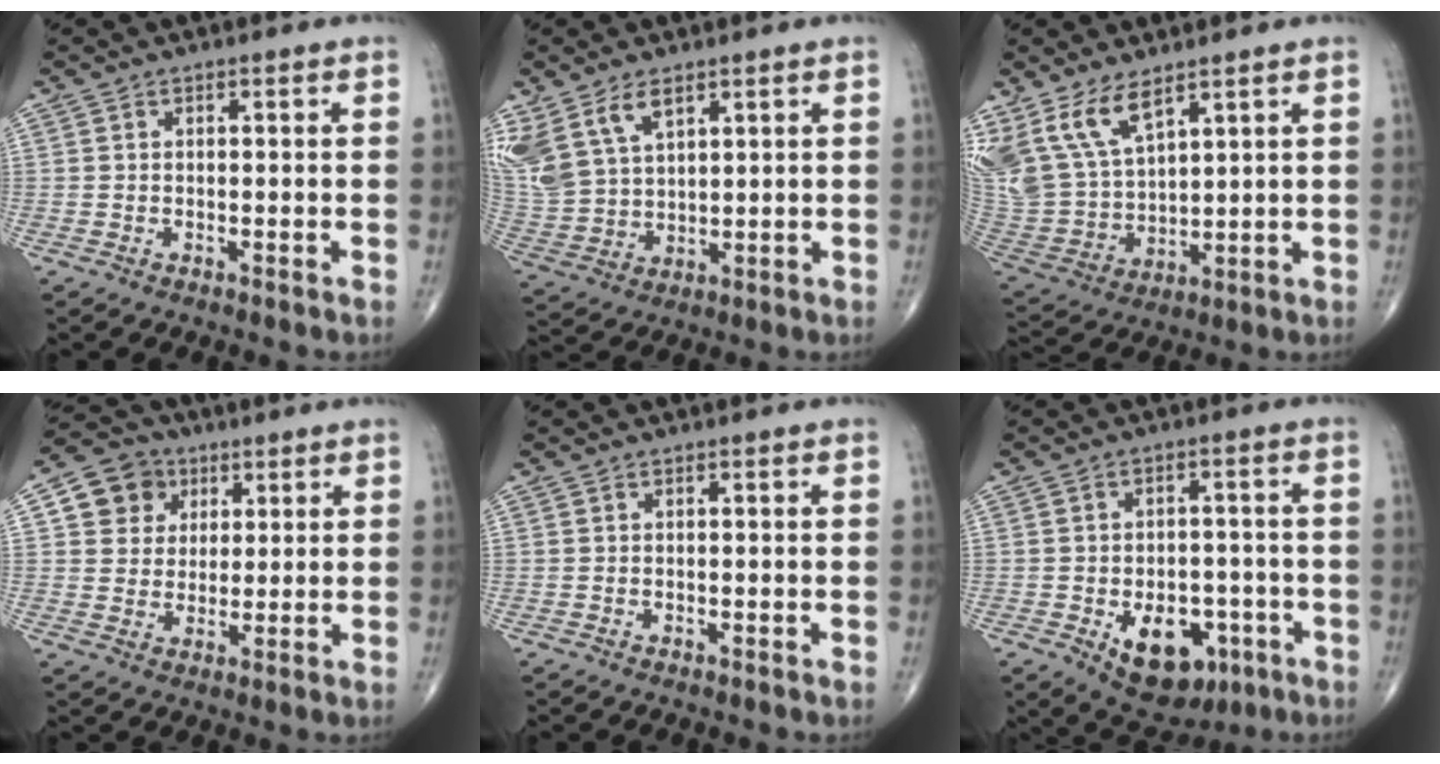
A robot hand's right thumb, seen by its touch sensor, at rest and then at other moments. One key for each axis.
{"total": 13.0, "fx": 7.4, "fy": 7.3, "fz": 7.8, "tx": -0.174, "ty": -0.015, "tz": 0.162}
{"total": 14.4, "fx": 9.0, "fy": 6.9, "fz": 8.8, "tx": -0.174, "ty": -0.035, "tz": 0.201}
{"total": 8.8, "fx": 3.2, "fy": 7.8, "fz": 2.7, "tx": -0.012, "ty": -0.003, "tz": 0.050}
{"total": 0.0}
{"total": 12.4, "fx": -4.9, "fy": 7.8, "fz": 8.3, "tx": -0.089, "ty": 0.020, "tz": -0.058}